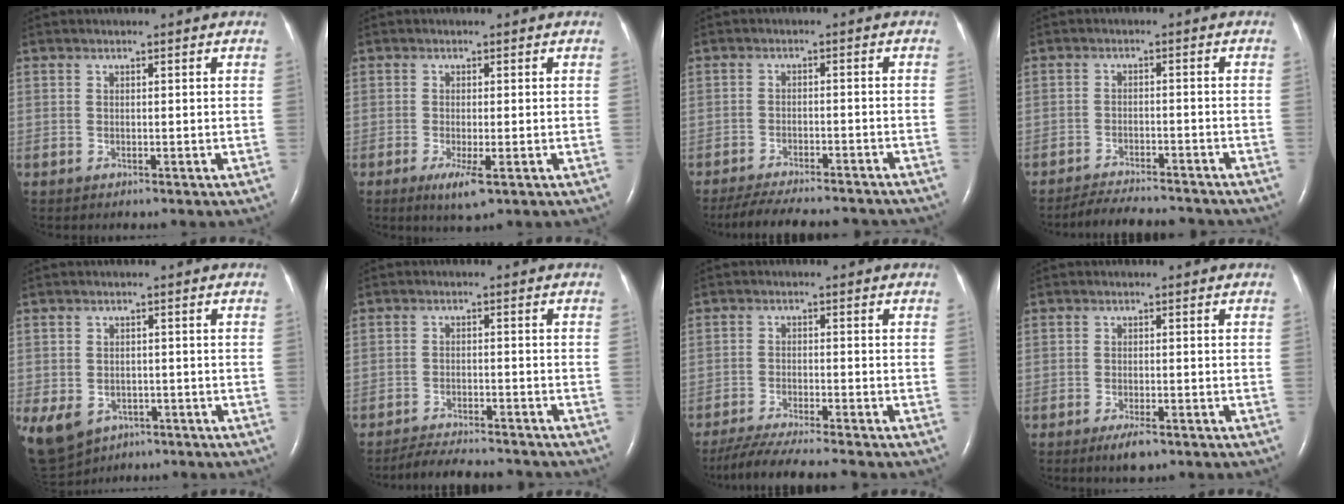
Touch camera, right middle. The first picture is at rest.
{"total": 3.6, "force": [-1.6, 0.5, 3.1], "torque": [-0.055, -0.009, -0.024]}
{"total": 15.6, "force": [-14.0, 2.9, 6.3], "torque": [-0.125, -0.017, -0.187]}
{"total": 9.6, "force": [-9.1, 1.5, 2.8], "torque": [-0.046, -0.004, -0.126]}
{"total": 18.0, "force": [-8.0, 14.1, 7.8], "torque": [-0.252, -0.011, -0.106]}
{"total": 8.6, "force": [-8.2, 1.0, 2.4], "torque": [-0.039, -0.006, -0.121]}
{"total": 8.9, "force": [-7.9, -0.7, 4.0], "torque": [-0.065, -0.026, -0.131]}
{"total": 2.9, "force": [-1.9, 0.7, 2.1], "torque": [-0.044, -0.004, -0.030]}